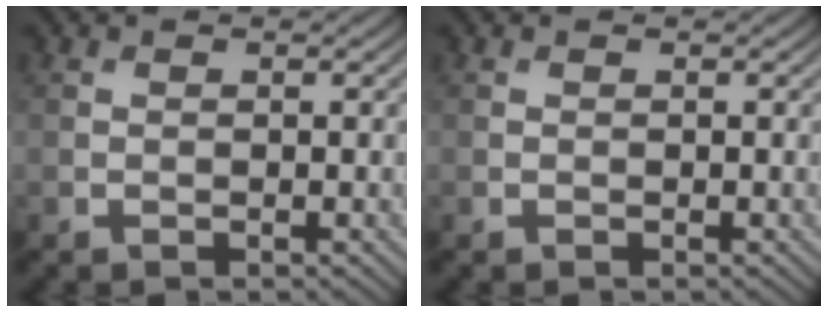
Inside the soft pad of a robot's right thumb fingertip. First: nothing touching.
{"total": 0.0}